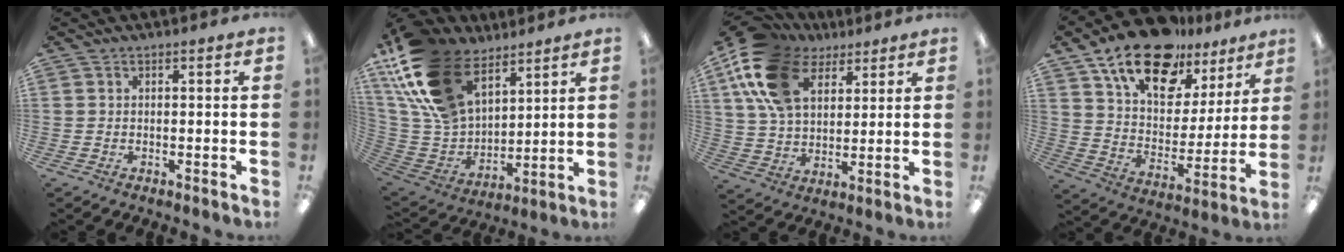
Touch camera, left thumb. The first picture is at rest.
{"total": 23.5, "force": [14.5, 13.3, 12.8], "torque": [-0.280, -0.064, 0.271]}
{"total": 19.6, "force": [9.6, 12.2, 12.0], "torque": [-0.256, -0.017, 0.178]}
{"total": 19.0, "force": [13.5, 9.5, 9.4], "torque": [-0.167, -0.079, 0.238]}